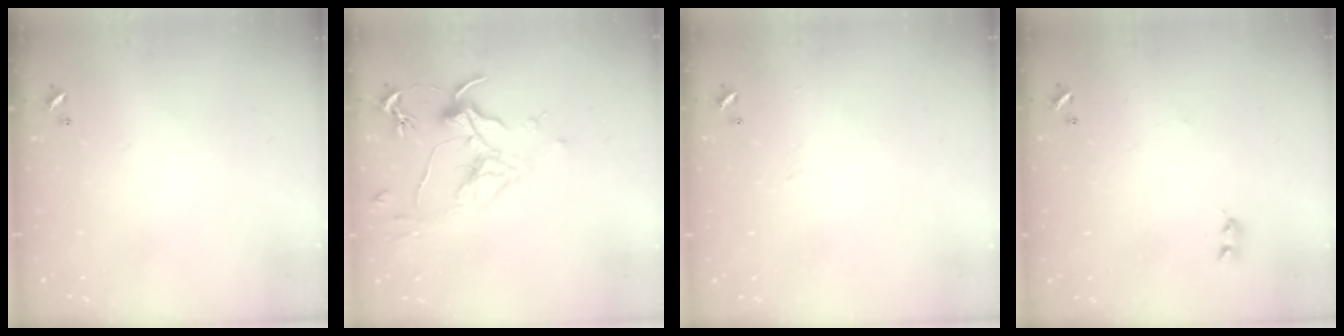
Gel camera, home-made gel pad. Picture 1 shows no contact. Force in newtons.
{"total": 1.6, "press": 1.4, "slide": 0.7}
{"total": 0.0}
{"total": 2.2, "press": 2.1, "slide": 0.6}